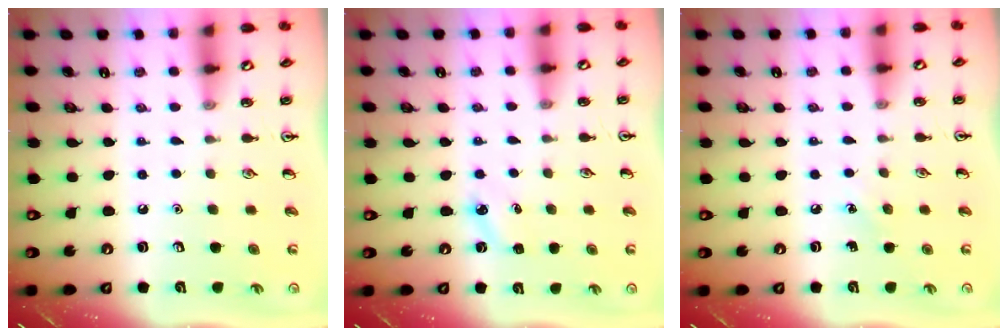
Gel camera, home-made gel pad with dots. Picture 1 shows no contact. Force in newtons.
{"total": 3.7, "press": 3.5, "slide": 1.1}
{"total": 3.6, "press": 3.4, "slide": 1.1}